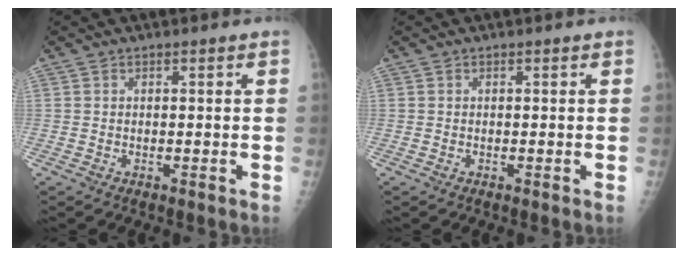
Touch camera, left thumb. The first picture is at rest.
{"total": 0.0}